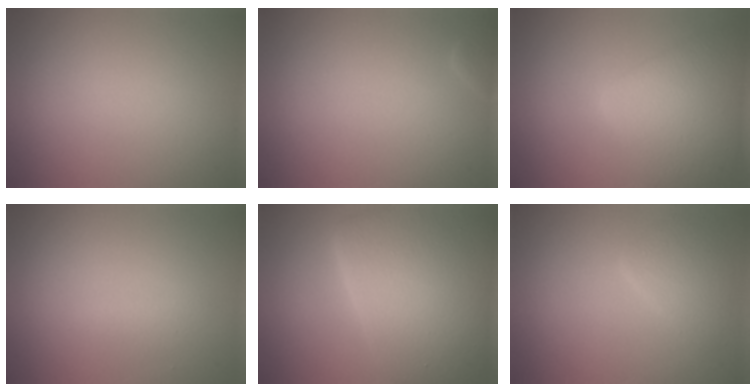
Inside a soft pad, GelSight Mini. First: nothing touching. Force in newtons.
{"total": 0.8, "press": 0.8, "slide": 0.1}
{"total": 5.7, "press": 5.7, "slide": 0.2}
{"total": 0.9, "press": 0.9, "slide": 0.1}
{"total": 10.8, "press": 10.8, "slide": 0.4}
{"total": 2.4, "press": 2.4, "slide": 0.1}